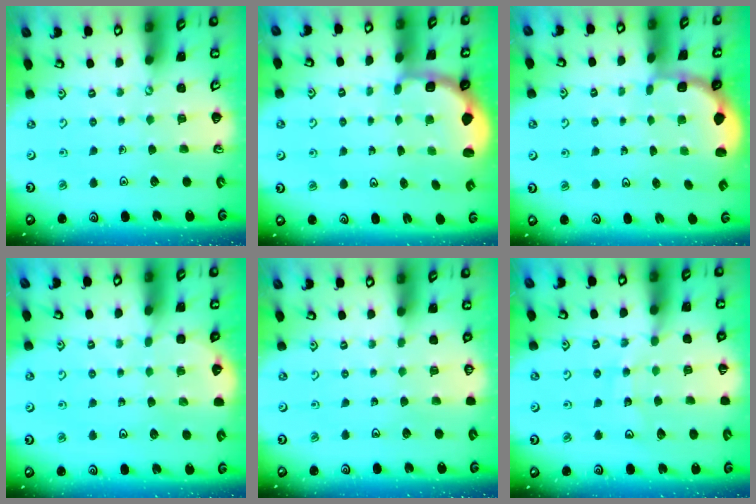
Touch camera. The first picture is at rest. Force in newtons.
{"total": 2.3, "press": 2.1, "slide": 1.0}
{"total": 1.8, "press": 1.6, "slide": 0.7}
{"total": 2.3, "press": 2.3, "slide": 0.1}
{"total": 0.0}
{"total": 10.1, "press": 10.1, "slide": 1.4}